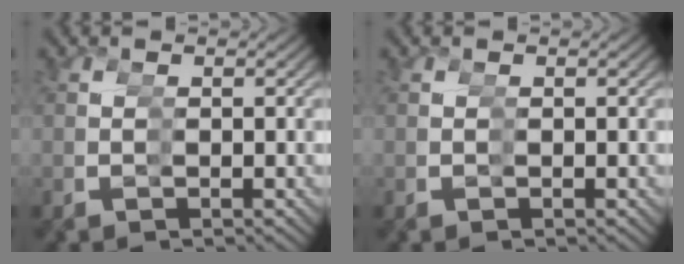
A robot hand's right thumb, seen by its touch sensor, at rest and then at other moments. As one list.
[{"total": 0.0}]